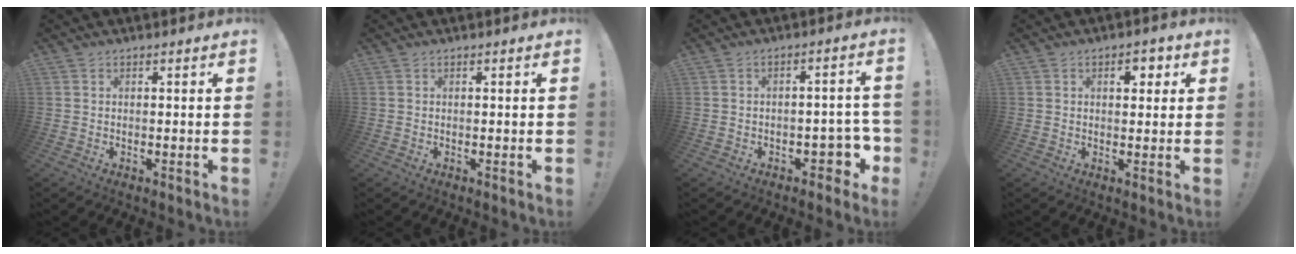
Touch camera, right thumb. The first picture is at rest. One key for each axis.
{"total": 0.0}
{"total": 7.3, "fx": -3.4, "fy": 4.2, "fz": 4.9, "tx": -0.048, "ty": 0.019, "tz": -0.052}
{"total": 4.3, "fx": 1.6, "fy": 2.5, "fz": 3.1, "tx": -0.022, "ty": -0.007, "tz": 0.018}